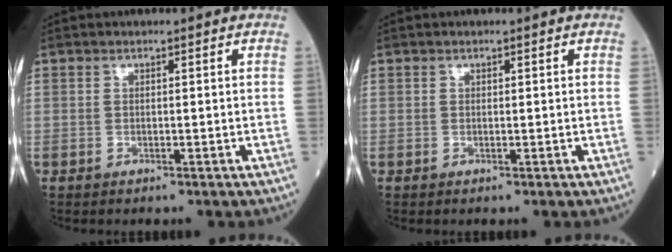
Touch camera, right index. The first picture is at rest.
{"total": 0.0}